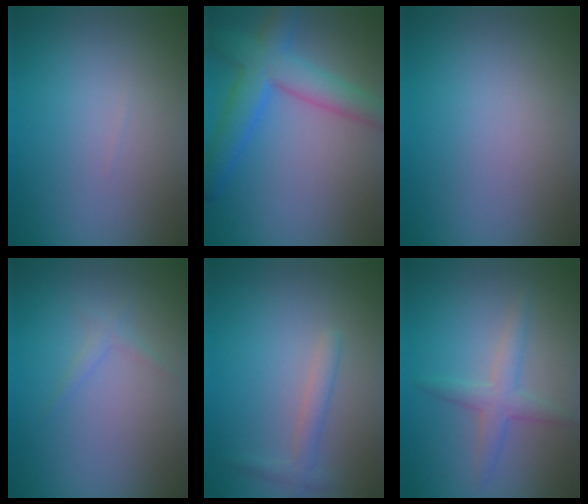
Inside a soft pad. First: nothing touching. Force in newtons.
{"total": 5.7, "press": 5.7, "slide": 0.2}
{"total": 0.0}
{"total": 0.8, "press": 0.8, "slide": 0.0}
{"total": 1.6, "press": 1.6, "slide": 0.1}
{"total": 2.5, "press": 2.5, "slide": 0.1}